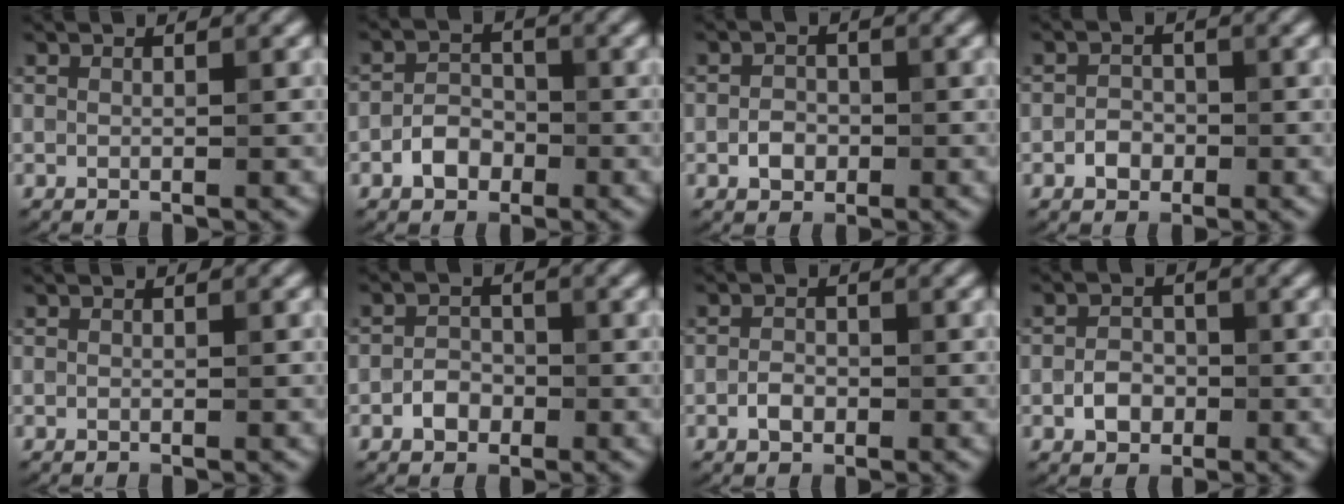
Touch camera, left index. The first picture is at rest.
{"total": 2.6, "force": [-1.3, 1.9, 1.3], "torque": [-0.017, 0.007, -0.028]}
{"total": 1.8, "force": [-0.6, 1.4, 0.9], "torque": [-0.011, 0.001, -0.014]}
{"total": 1.7, "force": [-0.7, 1.4, 0.7], "torque": [-0.007, 0.002, -0.016]}
{"total": 0.0}
{"total": 2.0, "force": [-1.0, 1.5, 0.9], "torque": [-0.010, 0.004, -0.021]}
{"total": 1.6, "force": [-0.7, 1.0, 0.9], "torque": [-0.015, 0.003, -0.015]}
{"total": 2.3, "force": [-0.8, 1.8, 1.2], "torque": [-0.017, 0.002, -0.018]}